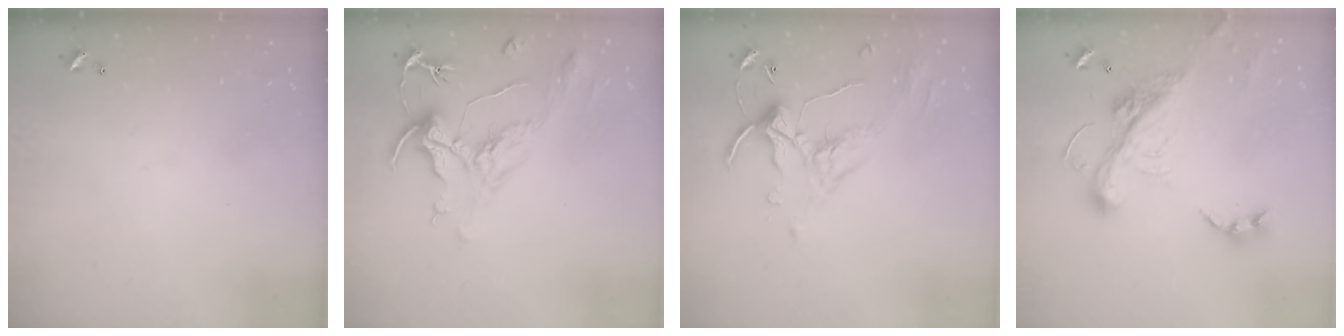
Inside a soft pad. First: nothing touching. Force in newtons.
{"total": 2.2, "press": 1.7, "slide": 1.4}
{"total": 1.1, "press": 0.5, "slide": 1.0}
{"total": 7.8, "press": 7.6, "slide": 1.9}